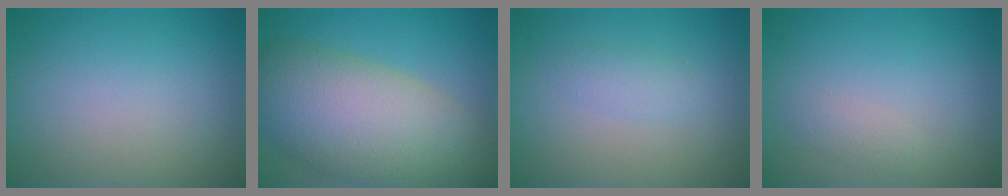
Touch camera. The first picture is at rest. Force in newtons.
{"total": 12.2, "press": 12.2, "slide": 0.8}
{"total": 1.4, "press": 1.4, "slide": 0.0}
{"total": 1.0, "press": 1.0, "slide": 0.0}